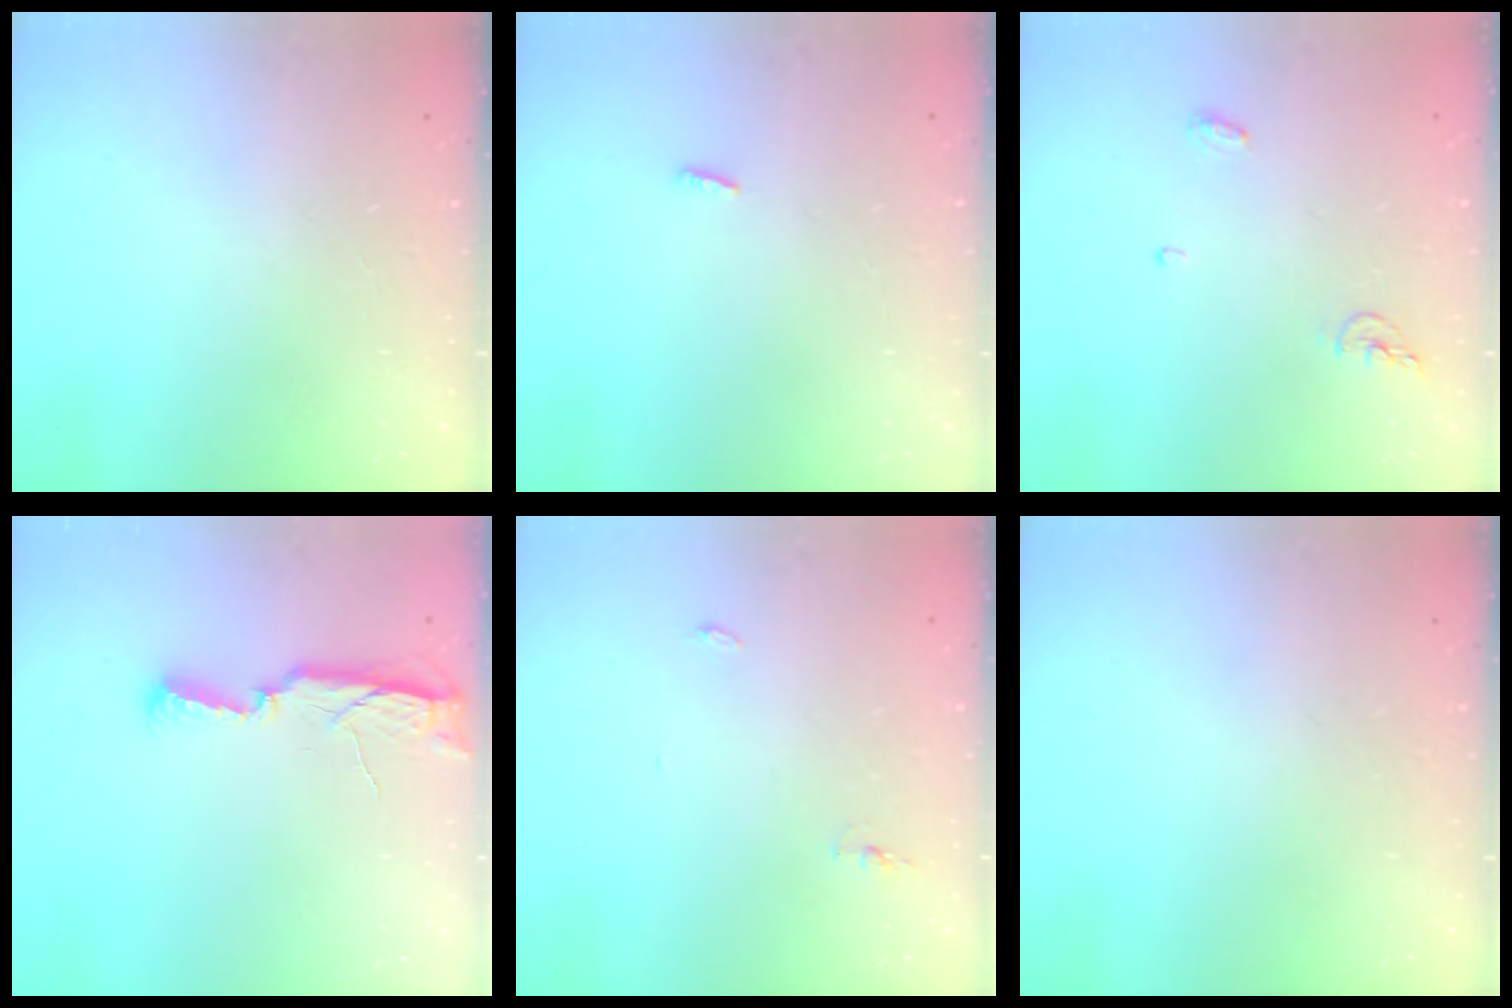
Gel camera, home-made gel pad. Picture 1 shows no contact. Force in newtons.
{"total": 2.3, "press": 2.1, "slide": 0.8}
{"total": 5.2, "press": 5.0, "slide": 1.2}
{"total": 9.5, "press": 8.0, "slide": 5.2}
{"total": 7.7, "press": 4.4, "slide": 6.4}
{"total": 0.0}